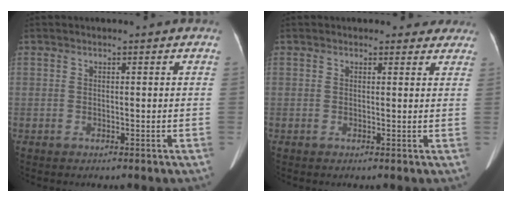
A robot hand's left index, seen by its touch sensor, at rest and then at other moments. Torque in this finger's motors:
{"motor_torque": [0.32, -0.64, 0.02, -0.04]}